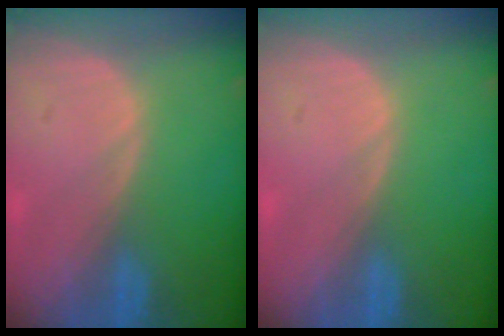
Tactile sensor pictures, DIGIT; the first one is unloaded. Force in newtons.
{"total": 0.0}